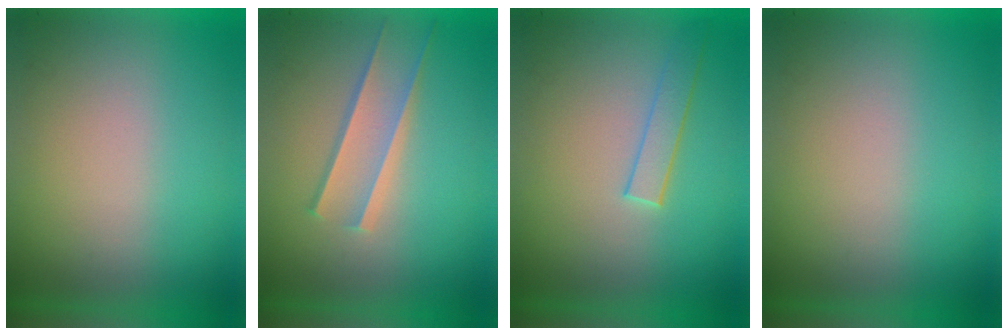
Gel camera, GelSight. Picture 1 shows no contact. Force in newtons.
{"total": 1.7}
{"total": 1.5}
{"total": 0.0}